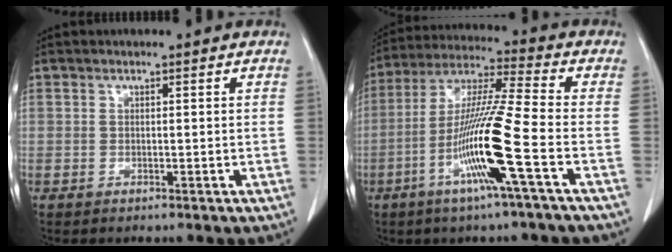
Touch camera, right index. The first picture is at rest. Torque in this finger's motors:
{"motor_torque": [1.97, -0.17, 1.05, 0.21]}